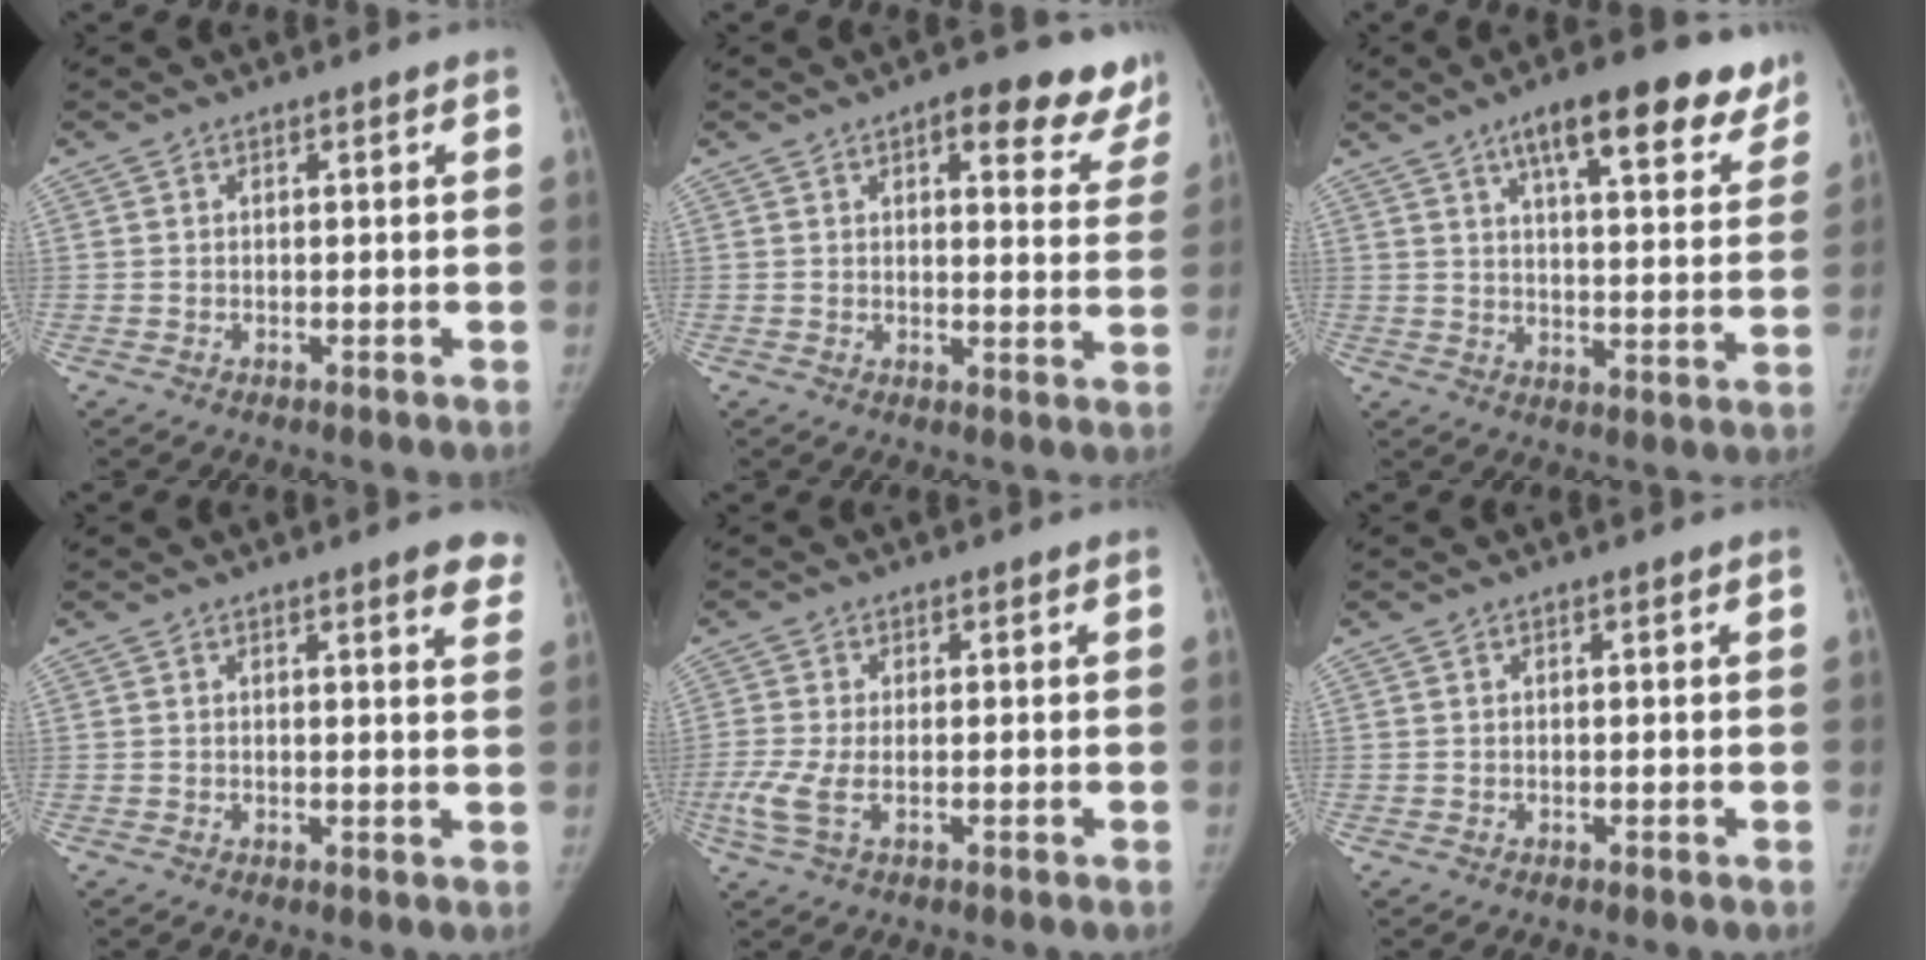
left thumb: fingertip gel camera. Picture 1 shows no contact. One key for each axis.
{"total": 11.9, "fx": 8.1, "fy": 4.8, "fz": 7.3, "tx": -0.038, "ty": -0.033, "tz": 0.082}
{"total": 16.6, "fx": 10.7, "fy": 5.4, "fz": 11.4, "tx": -0.121, "ty": -0.038, "tz": 0.152}
{"total": 5.1, "fx": 3.7, "fy": 1.2, "fz": 3.4, "tx": -0.020, "ty": -0.013, "tz": 0.032}
{"total": 4.5, "fx": -1.1, "fy": 1.9, "fz": 4.0, "tx": -0.114, "ty": -0.007, "tz": -0.024}
{"total": 0.0}